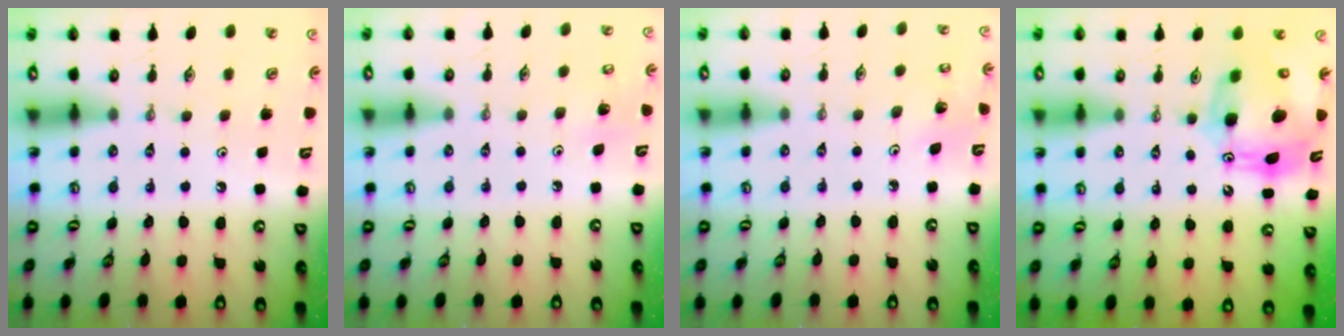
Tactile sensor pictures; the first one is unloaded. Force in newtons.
{"total": 6.1, "press": 6.1, "slide": 0.6}
{"total": 1.8, "press": 1.8, "slide": 0.1}
{"total": 13.9, "press": 13.8, "slide": 1.3}